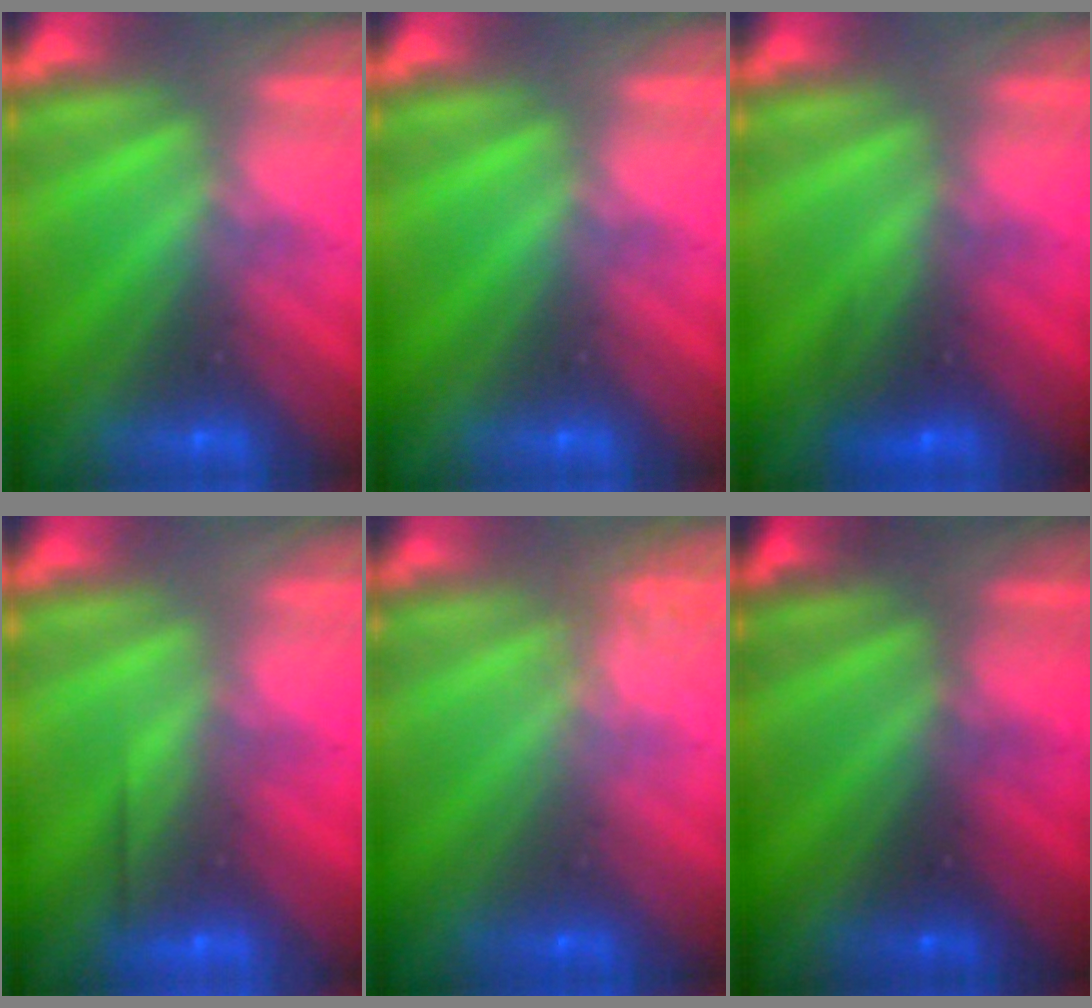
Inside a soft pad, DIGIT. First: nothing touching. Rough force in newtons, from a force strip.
{"total": 0.0}
{"total": 2.5}
{"total": 2.6}
{"total": 1.8}
{"total": 1.6}